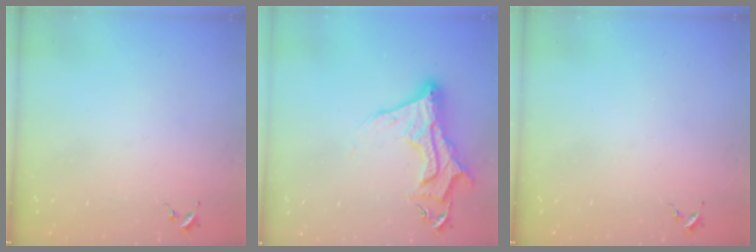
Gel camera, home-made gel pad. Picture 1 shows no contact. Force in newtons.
{"total": 15.2, "press": 15.1, "slide": 1.2}
{"total": 0.0}